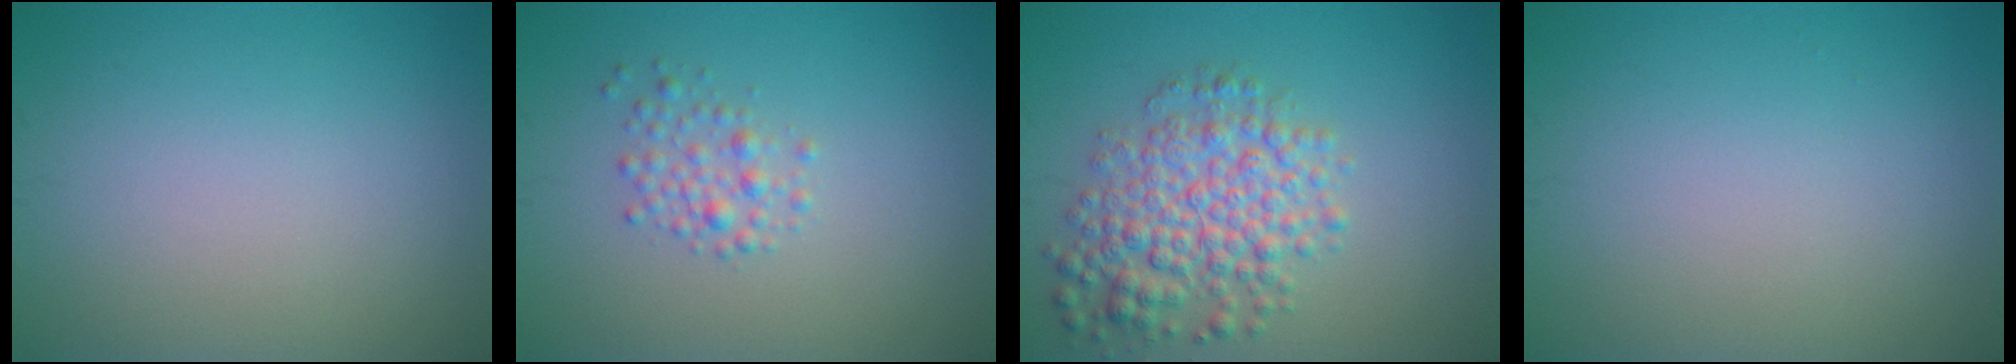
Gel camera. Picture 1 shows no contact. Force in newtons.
{"total": 1.8, "press": 1.8, "slide": 0.0}
{"total": 5.5, "press": 5.5, "slide": 0.1}
{"total": 0.0}